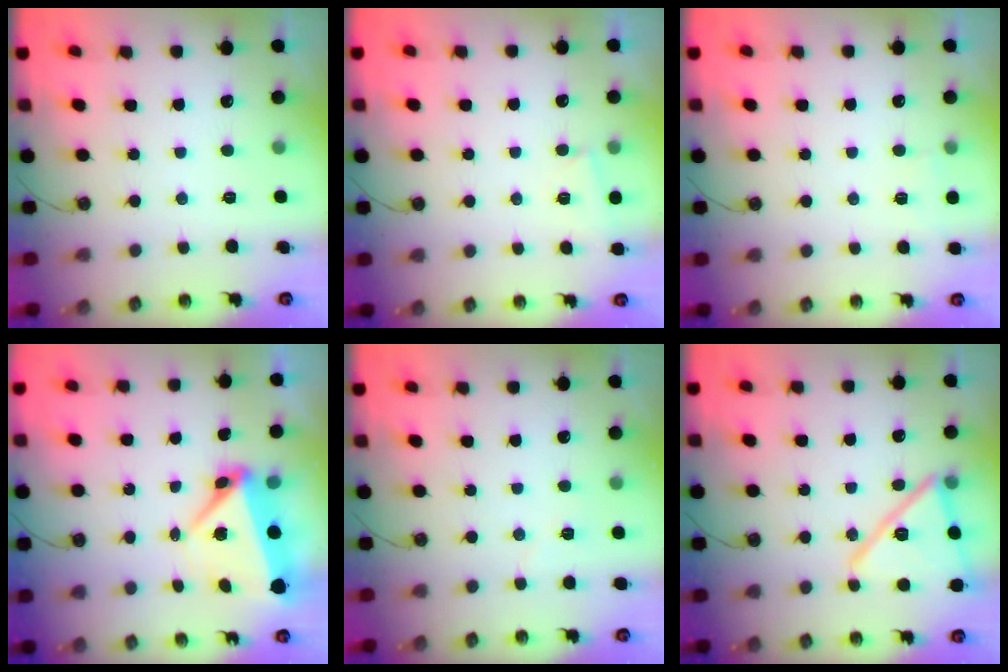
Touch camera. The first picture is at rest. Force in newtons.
{"total": 3.1, "press": 2.7, "slide": 1.6}
{"total": 2.7, "press": 2.3, "slide": 1.5}
{"total": 7.6, "press": 7.5, "slide": 1.1}
{"total": 4.0, "press": 3.9, "slide": 0.8}
{"total": 16.7, "press": 16.7, "slide": 0.7}